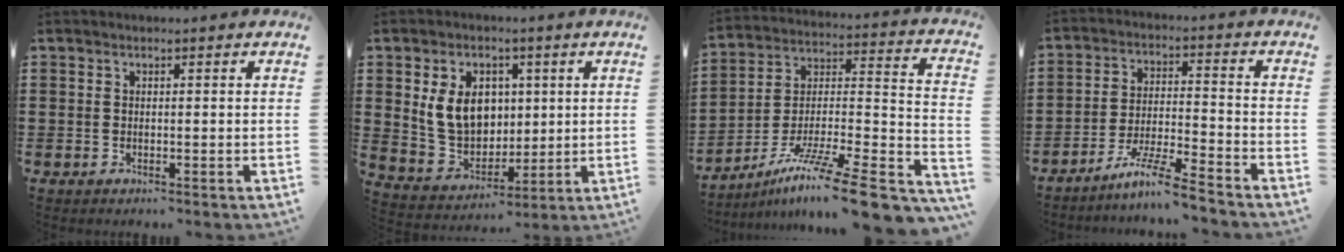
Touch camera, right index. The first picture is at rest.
{"total": 9.2, "force": [1.9, 7.2, 5.4], "torque": [-0.126, 0.014, 0.032]}
{"total": 13.3, "force": [-9.5, 1.2, 9.3], "torque": [-0.151, 0.013, -0.171]}
{"total": 7.7, "force": [-6.5, -0.3, 4.1], "torque": [-0.086, -0.008, -0.127]}